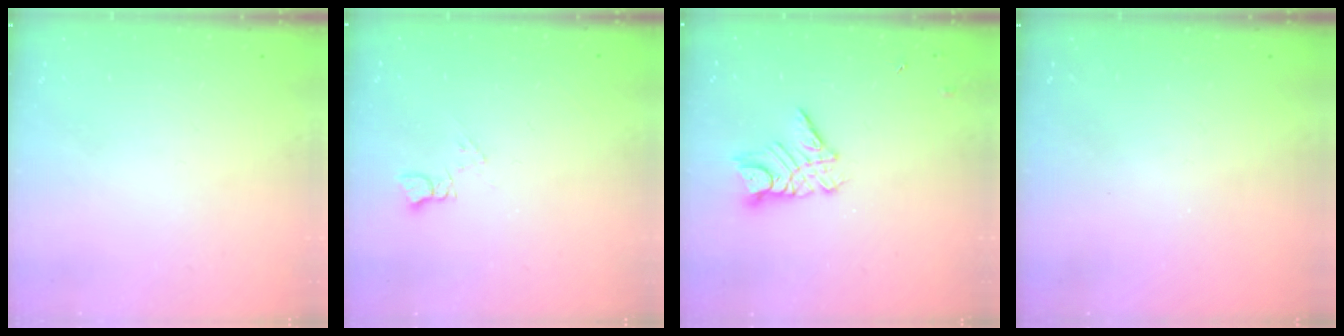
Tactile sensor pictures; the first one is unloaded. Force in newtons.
{"total": 5.1, "press": 5.0, "slide": 0.7}
{"total": 10.2, "press": 10.1, "slide": 0.9}
{"total": 0.0}